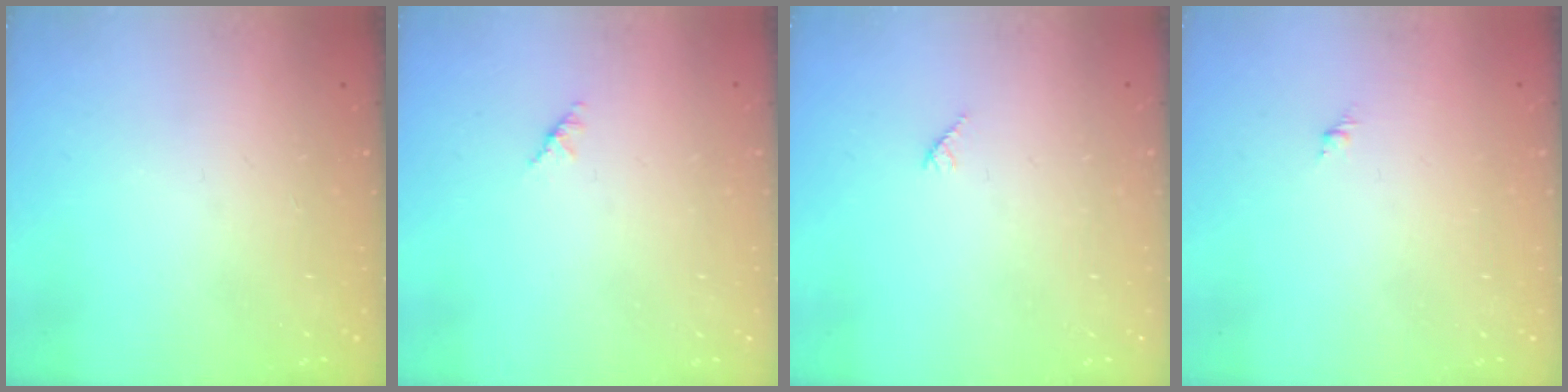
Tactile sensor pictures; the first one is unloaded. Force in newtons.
{"total": 1.4, "press": 1.3, "slide": 0.4}
{"total": 4.2, "press": 4.1, "slide": 0.7}
{"total": 1.3, "press": 1.2, "slide": 0.5}